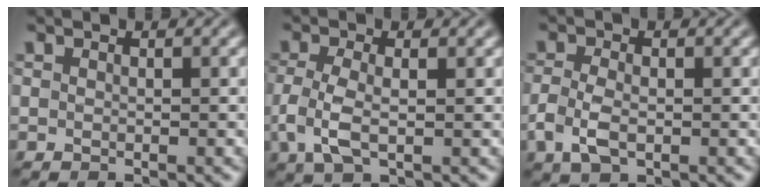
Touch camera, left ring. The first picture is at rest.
{"total": 3.5, "force": [-0.5, 1.5, 3.1], "torque": [-0.080, -0.004, -0.012]}
{"total": 3.2, "force": [-0.9, 1.9, 2.4], "torque": [-0.062, -0.006, -0.019]}